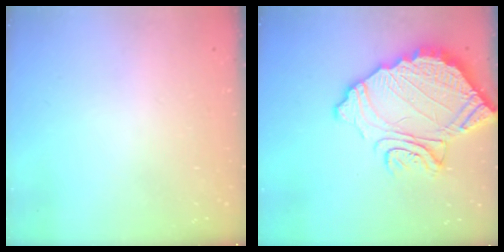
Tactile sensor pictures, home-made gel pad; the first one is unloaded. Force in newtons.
{"total": 17.7, "press": 17.6, "slide": 1.5}